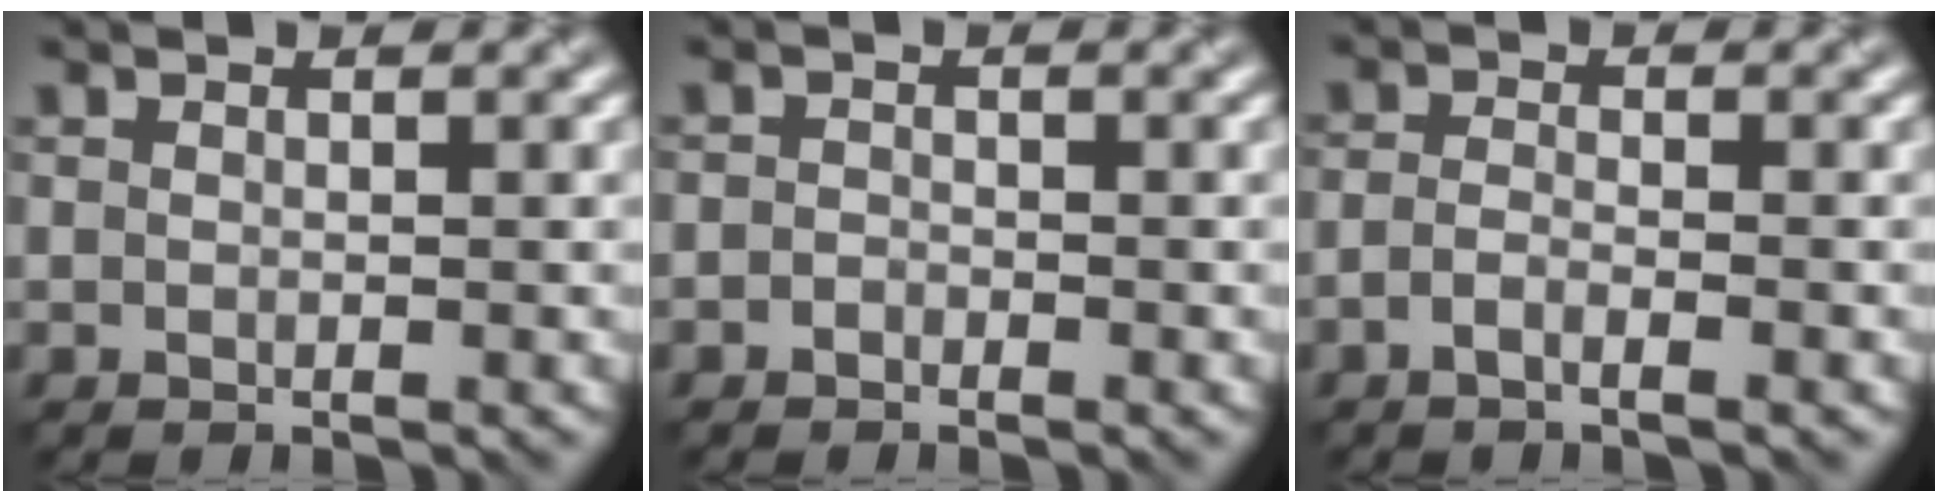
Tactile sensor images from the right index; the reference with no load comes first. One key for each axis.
{"total": 0.8, "fx": -0.6, "fy": 0.5, "fz": 0.1, "tx": -0.001, "ty": 0.000, "tz": -0.014}
{"total": 1.5, "fx": -0.9, "fy": 0.4, "fz": 1.1, "tx": -0.023, "ty": 0.000, "tz": -0.022}